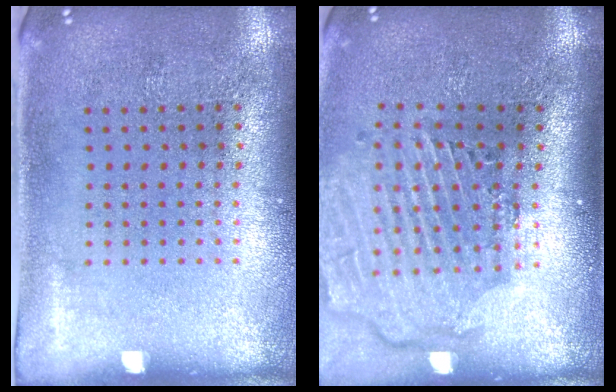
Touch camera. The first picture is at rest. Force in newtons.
{"total": 2.8, "press": 2.3, "slide": 1.7}